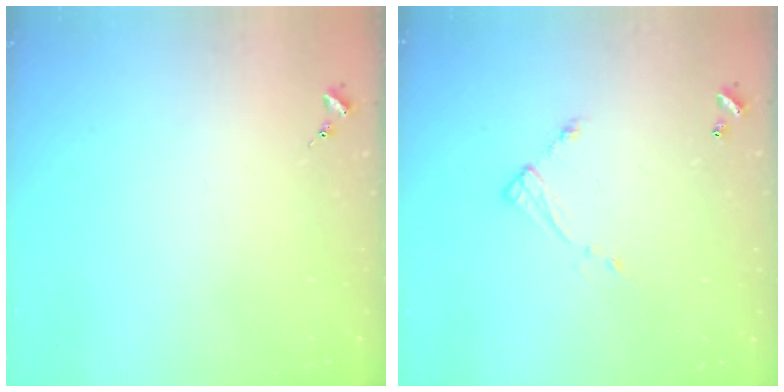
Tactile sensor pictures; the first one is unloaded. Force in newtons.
{"total": 6.6, "press": 6.6, "slide": 0.5}